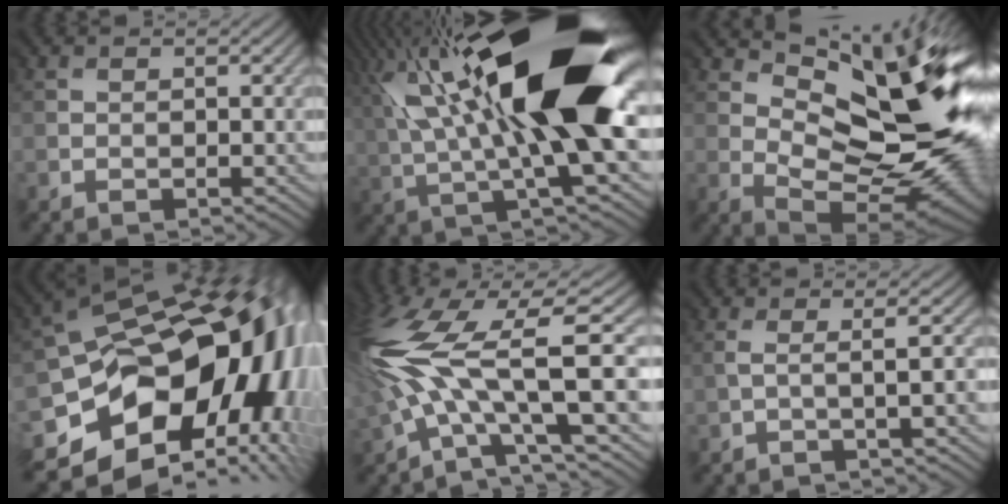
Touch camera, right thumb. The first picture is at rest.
{"total": 20.2, "force": [6.0, 5.0, 18.6], "torque": [-0.329, 0.031, 0.101]}
{"total": 16.3, "force": [4.6, 7.1, 13.9], "torque": [-0.207, 0.008, 0.090]}
{"total": 19.0, "force": [-3.5, 13.6, 12.8], "torque": [-0.213, -0.052, -0.033]}
{"total": 16.2, "force": [-0.5, 5.8, 15.1], "torque": [-0.326, 0.005, 0.002]}
{"total": 2.6, "force": [-0.5, 0.4, 2.5], "torque": [-0.025, 0.002, -0.014]}